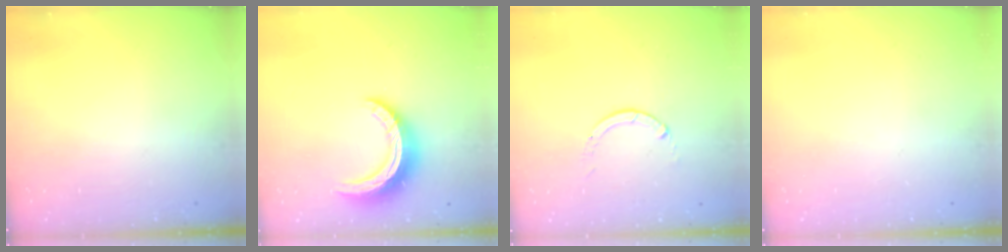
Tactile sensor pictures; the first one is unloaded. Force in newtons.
{"total": 13.2, "press": 13.2, "slide": 0.3}
{"total": 0.0}
{"total": 0.0}